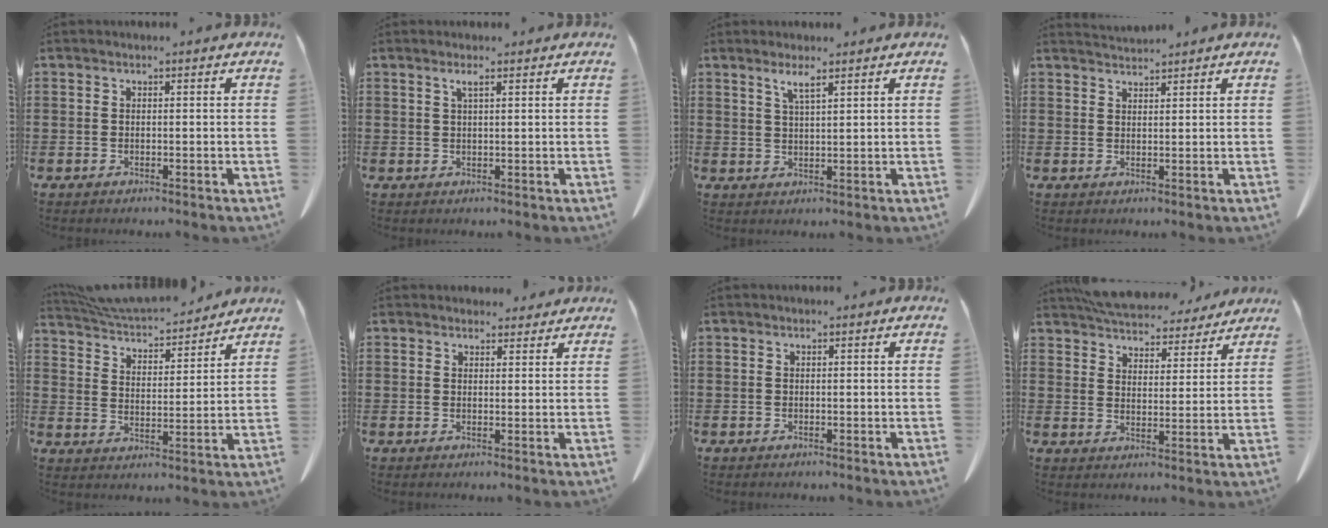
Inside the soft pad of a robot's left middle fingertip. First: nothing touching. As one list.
[{"total": 1.5, "force": [0.9, 0.2, 1.3], "torque": [-0.027, 0.002, 0.015]}, {"total": 2.8, "force": [2.0, 0.3, 1.9], "torque": [-0.042, 0.002, 0.035]}, {"total": 1.8, "force": [1.8, 0.1, 0.1], "torque": [-0.006, -0.001, 0.035]}, {"total": 5.9, "force": [5.7, 0.7, 1.3], "torque": [-0.054, -0.038, 0.099]}, {"total": 2.6, "force": [2.4, 0.9, 0.2], "torque": [-0.002, -0.005, 0.044]}, {"total": 0.0}, {"total": 6.2, "force": [6.1, 0.8, 1.0], "torque": [-0.047, -0.031, 0.109]}]